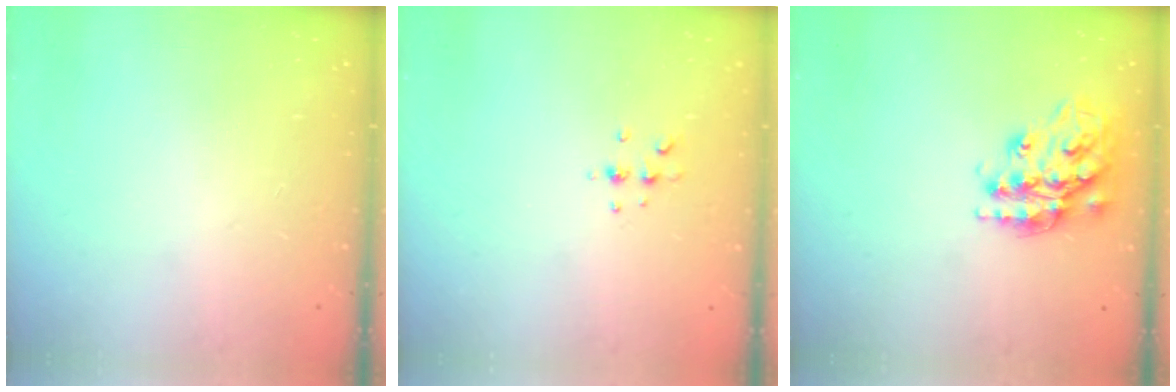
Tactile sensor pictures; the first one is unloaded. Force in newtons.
{"total": 4.4, "press": 4.3, "slide": 0.6}
{"total": 17.5, "press": 17.5, "slide": 1.3}